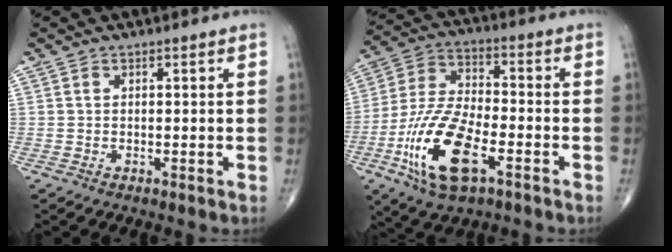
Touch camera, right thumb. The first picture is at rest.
{"total": 17.5, "force": [-7.0, 7.5, 14.2], "torque": [-0.289, 0.020, -0.128]}